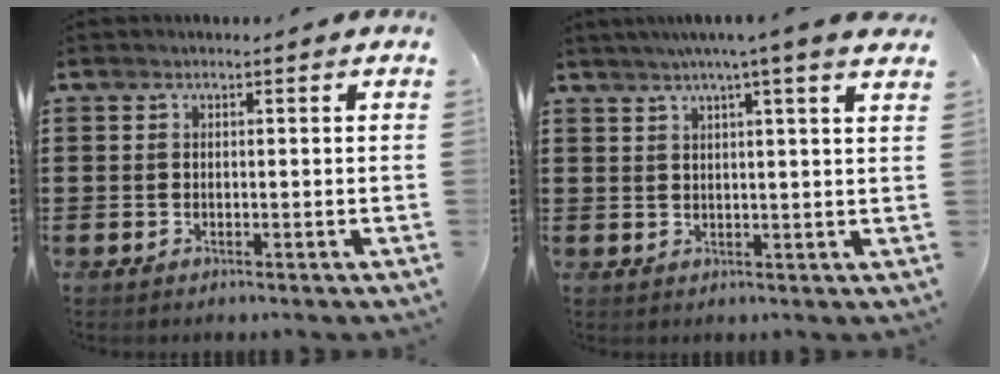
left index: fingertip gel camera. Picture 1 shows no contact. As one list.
[{"total": 4.0, "force": [3.0, -0.3, 2.7], "torque": [-0.054, -0.010, 0.048]}]